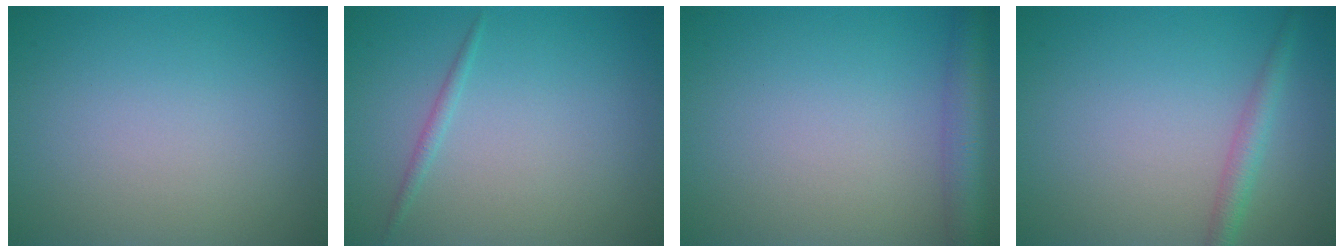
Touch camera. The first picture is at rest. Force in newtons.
{"total": 0.8, "press": 0.8, "slide": 0.0}
{"total": 4.0, "press": 3.9, "slide": 0.2}
{"total": 2.1, "press": 2.1, "slide": 0.1}